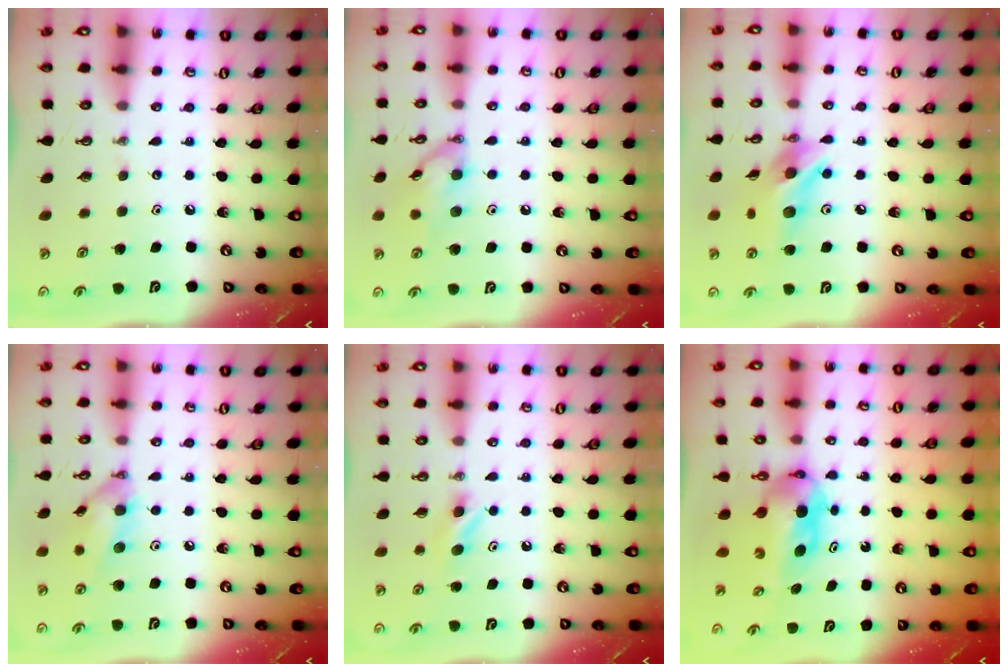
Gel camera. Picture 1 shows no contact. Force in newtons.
{"total": 11.4, "press": 11.4, "slide": 0.3}
{"total": 13.1, "press": 13.1, "slide": 0.8}
{"total": 11.7, "press": 11.7, "slide": 0.7}
{"total": 4.4, "press": 4.0, "slide": 1.7}
{"total": 5.6, "press": 5.4, "slide": 1.7}